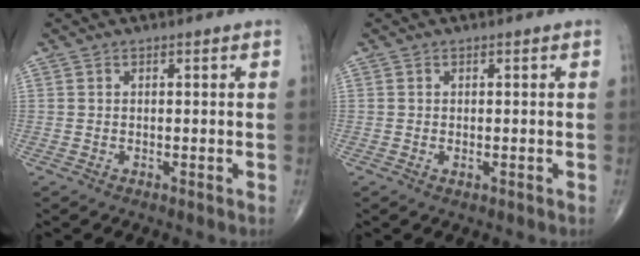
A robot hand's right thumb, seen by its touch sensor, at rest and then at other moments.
{"total": 0.5, "force": [-0.1, 0.3, 0.4], "torque": [-0.003, -0.001, 0.000]}